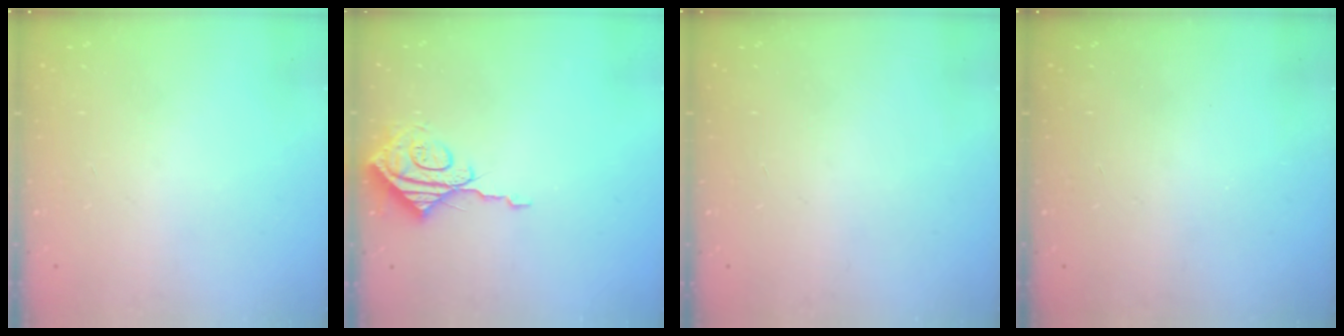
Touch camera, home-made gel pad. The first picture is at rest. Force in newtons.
{"total": 10.5, "press": 10.5, "slide": 0.8}
{"total": 0.0}
{"total": 0.0}